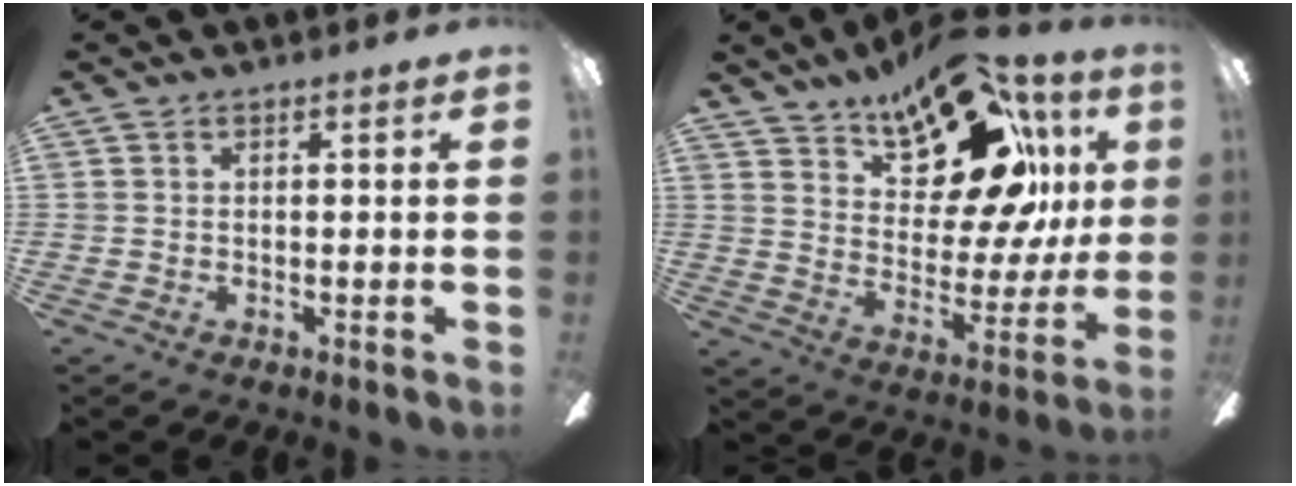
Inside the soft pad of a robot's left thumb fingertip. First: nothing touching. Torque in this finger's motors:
{"motor_torque": [0.39, 0.71, 0.12, -0.12, 0.12]}